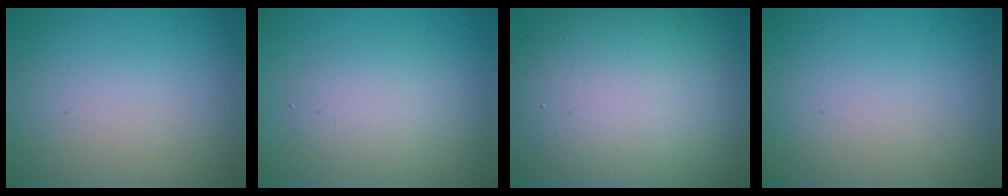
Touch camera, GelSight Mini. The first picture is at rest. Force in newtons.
{"total": 2.7, "press": 2.7, "slide": 0.2}
{"total": 16.6, "press": 16.6, "slide": 0.4}
{"total": 0.0}